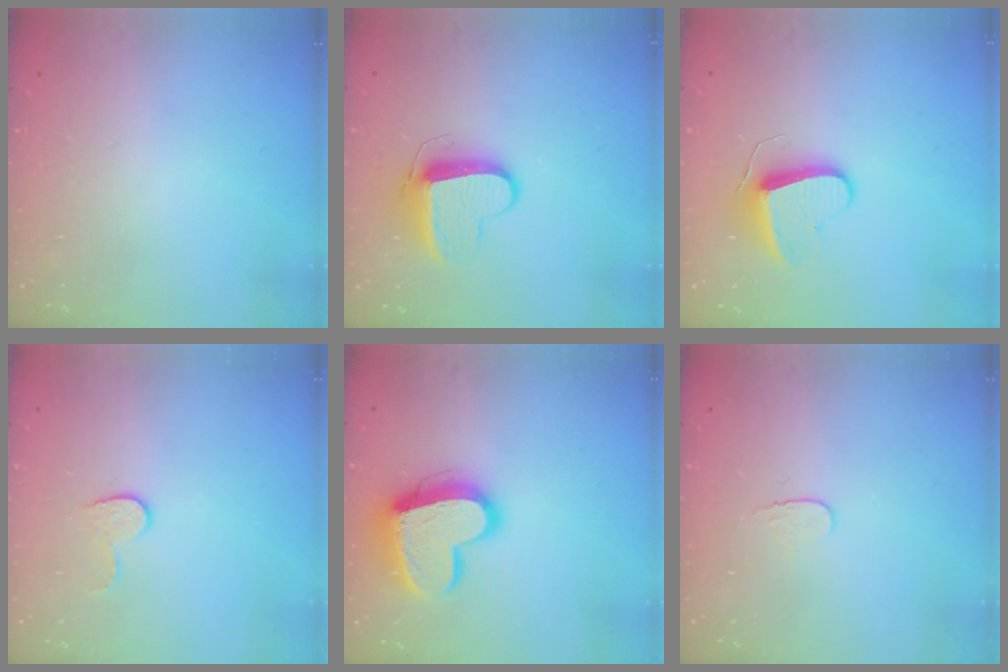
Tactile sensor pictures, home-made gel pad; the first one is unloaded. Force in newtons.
{"total": 10.1, "press": 10.1, "slide": 0.5}
{"total": 9.5, "press": 9.5, "slide": 0.4}
{"total": 6.2, "press": 6.2, "slide": 0.6}
{"total": 16.7, "press": 16.6, "slide": 1.4}
{"total": 3.9, "press": 3.9, "slide": 0.4}